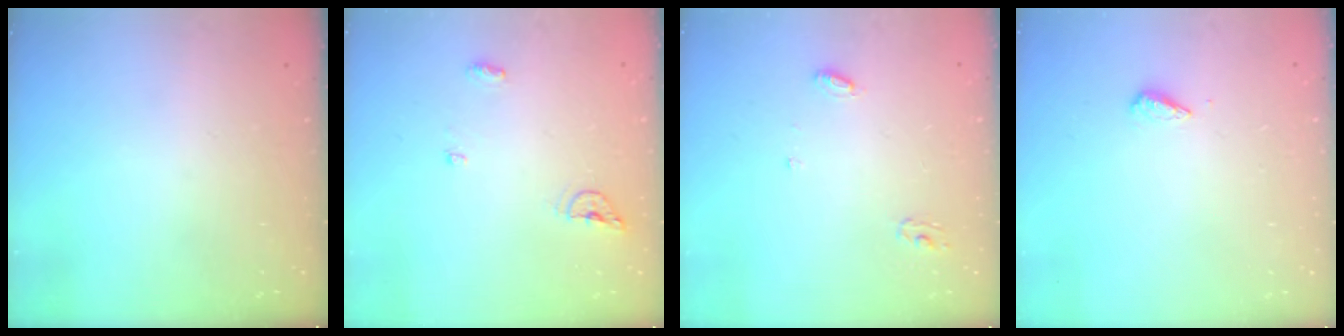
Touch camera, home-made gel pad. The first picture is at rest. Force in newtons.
{"total": 5.9, "press": 5.8, "slide": 1.0}
{"total": 4.9, "press": 4.9, "slide": 0.3}
{"total": 2.9, "press": 2.9, "slide": 0.4}